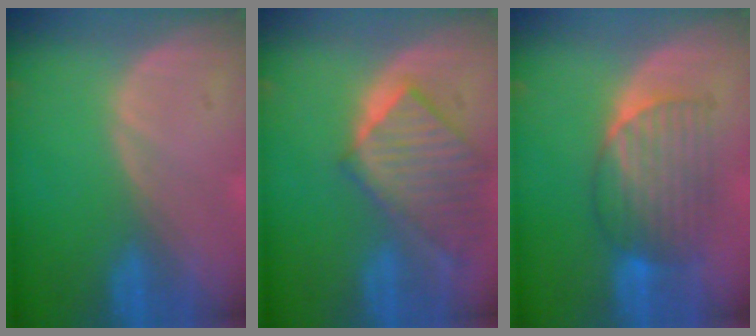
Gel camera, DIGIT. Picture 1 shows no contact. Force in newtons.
{"total": 9.5, "press": 8.3, "slide": 4.7}
{"total": 6.9, "press": 6.9, "slide": 0.4}